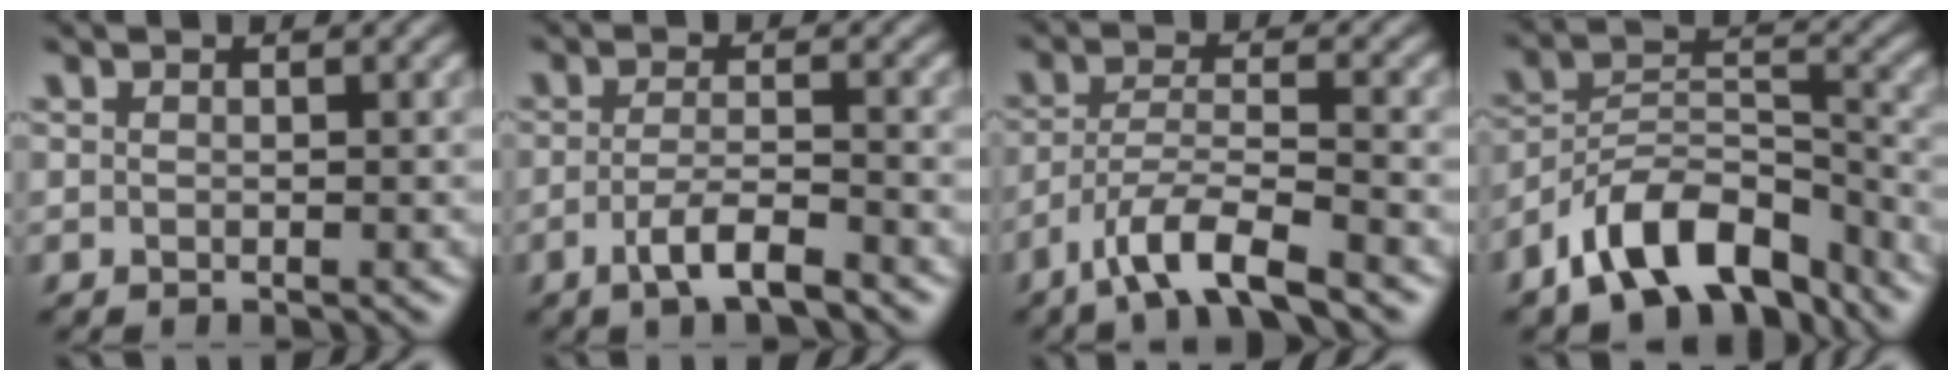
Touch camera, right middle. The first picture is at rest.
{"total": 3.4, "force": [-1.8, 0.8, 2.8], "torque": [-0.058, 0.003, -0.037]}
{"total": 5.6, "force": [-3.9, 1.1, 3.9], "torque": [-0.073, 0.002, -0.076]}
{"total": 9.3, "force": [-6.4, 4.5, 5.0], "torque": [-0.078, 0.005, -0.124]}